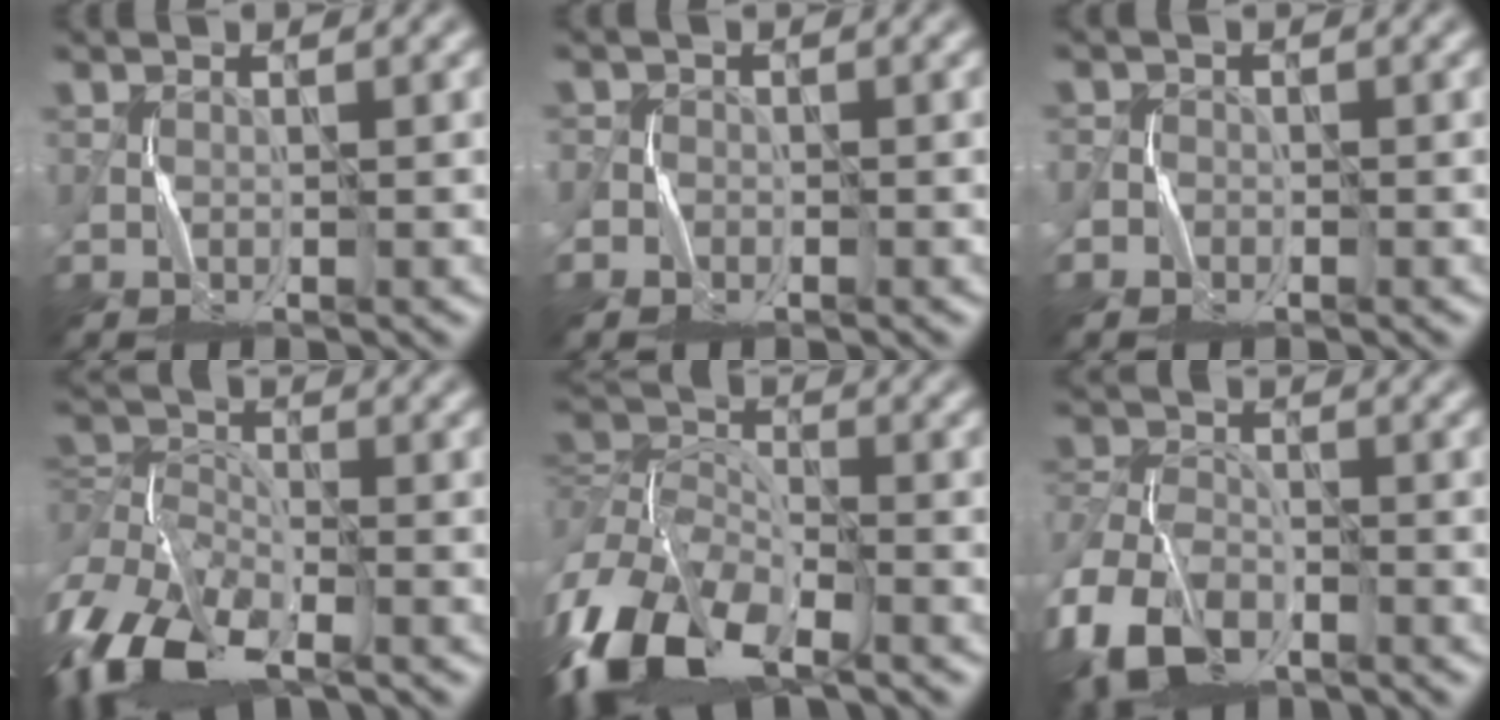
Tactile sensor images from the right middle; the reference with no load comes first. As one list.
[{"total": 1.0, "force": [-0.5, 0.8, -0.4], "torque": [0.020, 0.001, -0.010]}, {"total": 1.0, "force": [-0.5, 0.7, -0.4], "torque": [0.018, 0.001, -0.010]}, {"total": 9.9, "force": [-5.4, 5.2, 6.4], "torque": [-0.126, -0.005, -0.120]}, {"total": 11.4, "force": [-5.8, 6.4, 7.4], "torque": [-0.155, -0.009, -0.128]}, {"total": 8.8, "force": [-4.9, 5.3, 5.0], "torque": [-0.113, -0.016, -0.107]}]